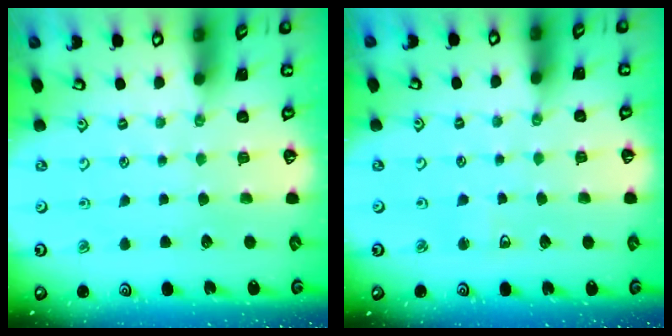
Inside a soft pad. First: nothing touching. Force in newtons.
{"total": 2.9, "press": 2.9, "slide": 0.6}